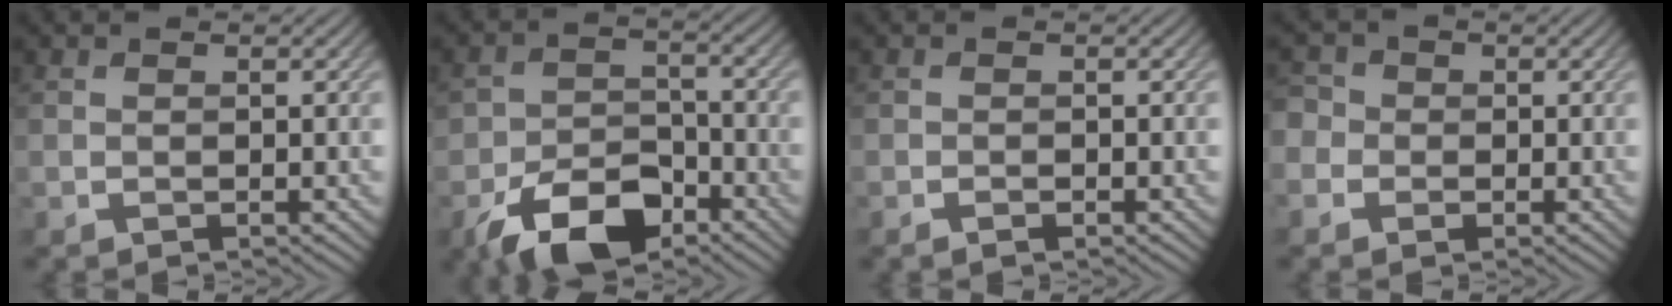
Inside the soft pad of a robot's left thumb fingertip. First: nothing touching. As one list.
[{"total": 9.1, "force": [-5.8, 5.0, 5.1], "torque": [-0.095, -0.007, -0.110]}, {"total": 0.8, "force": [-0.6, 0.2, 0.5], "torque": [-0.008, -0.001, -0.008]}, {"total": 3.6, "force": [-0.6, 3.4, 0.9], "torque": [-0.020, 0.009, -0.034]}]